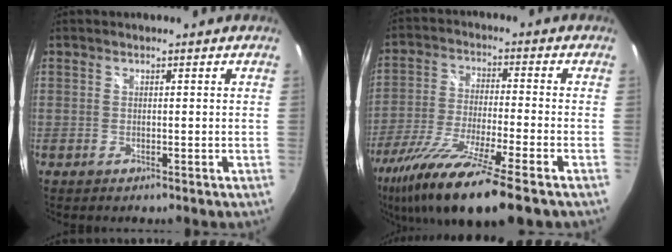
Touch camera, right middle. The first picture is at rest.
{"total": 18.5, "force": [-12.9, 1.7, 13.1], "torque": [-0.262, -0.061, -0.230]}